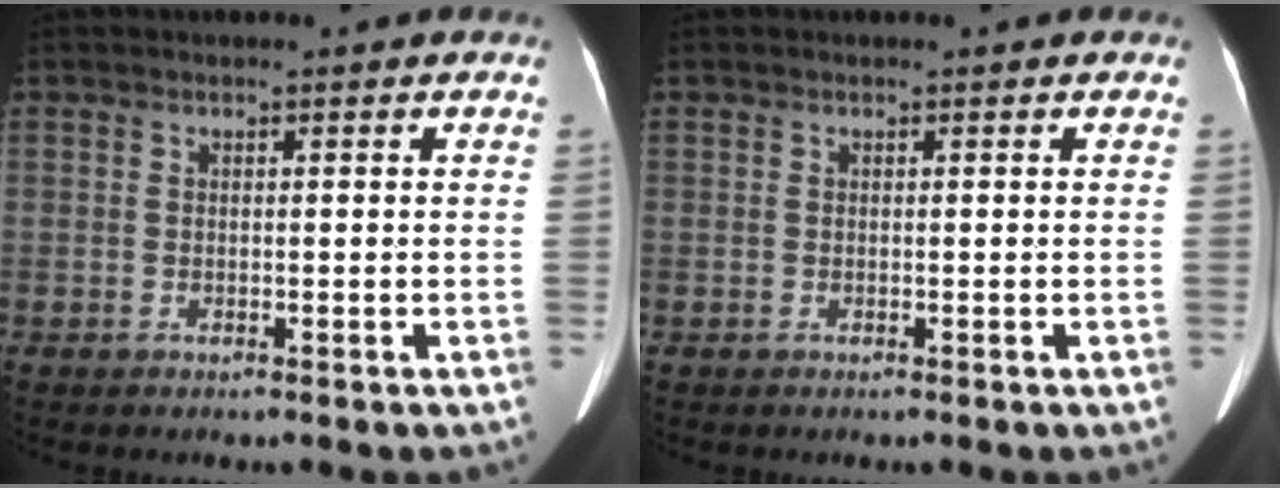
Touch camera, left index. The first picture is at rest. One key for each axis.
{"total": 0.0}